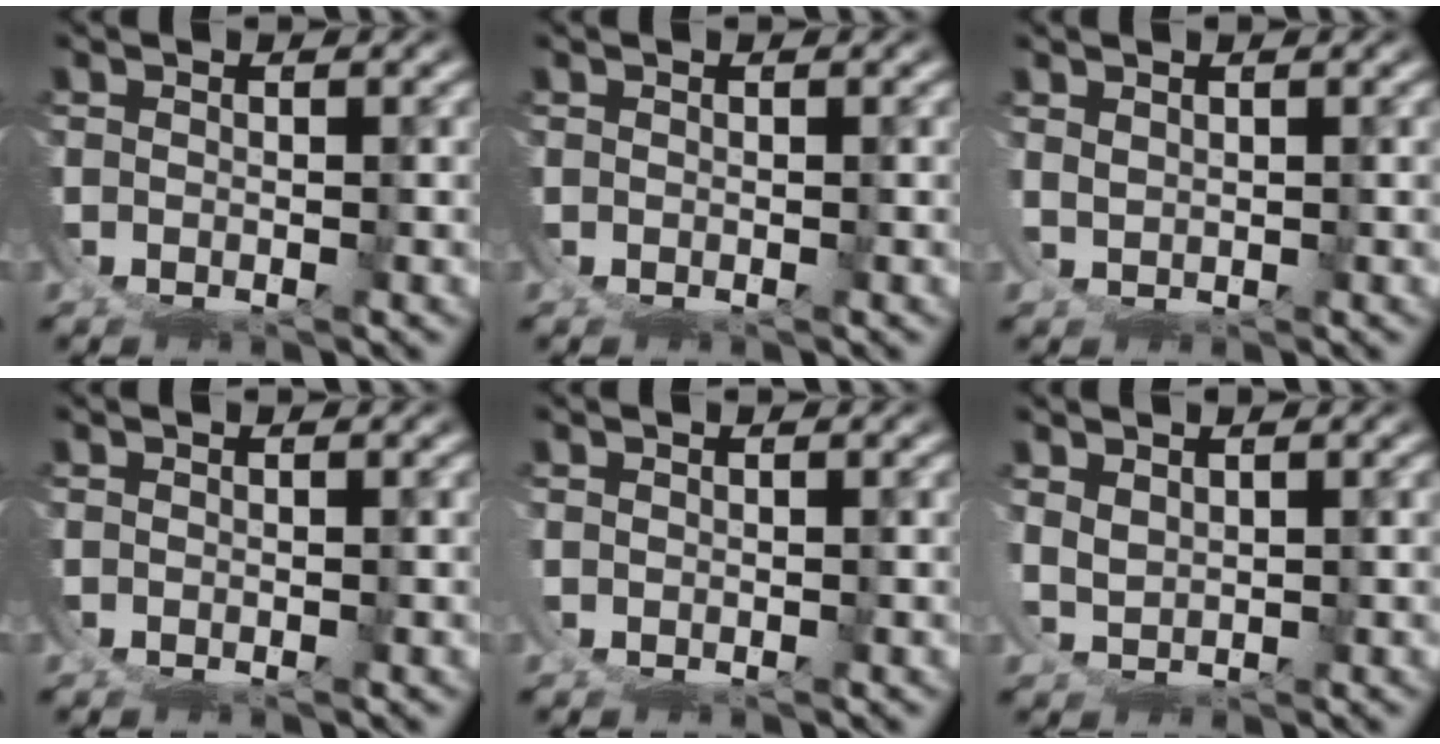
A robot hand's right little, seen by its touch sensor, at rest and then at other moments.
{"total": 0.0}
{"total": 1.6, "force": [1.4, -0.6, 0.5], "torque": [-0.011, -0.003, 0.035]}
{"total": 0.0}
{"total": 1.1, "force": [0.8, -0.5, 0.4], "torque": [-0.010, 0.001, 0.019]}
{"total": 1.8, "force": [1.5, 0.1, 0.9], "torque": [-0.029, -0.010, 0.041]}